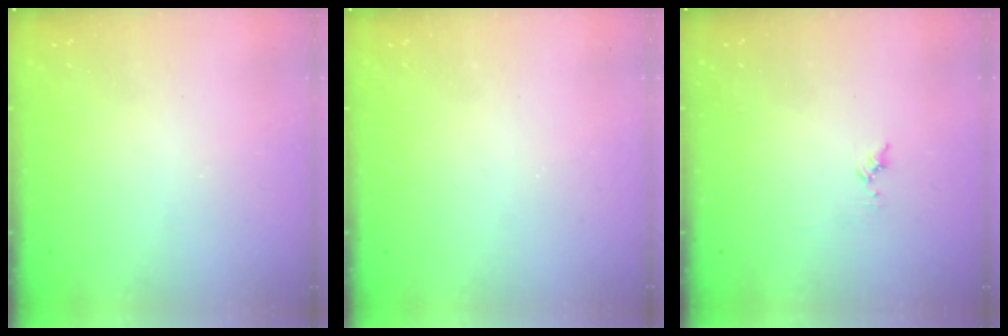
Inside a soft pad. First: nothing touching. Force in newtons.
{"total": 0.0}
{"total": 4.4, "press": 4.4, "slide": 0.4}